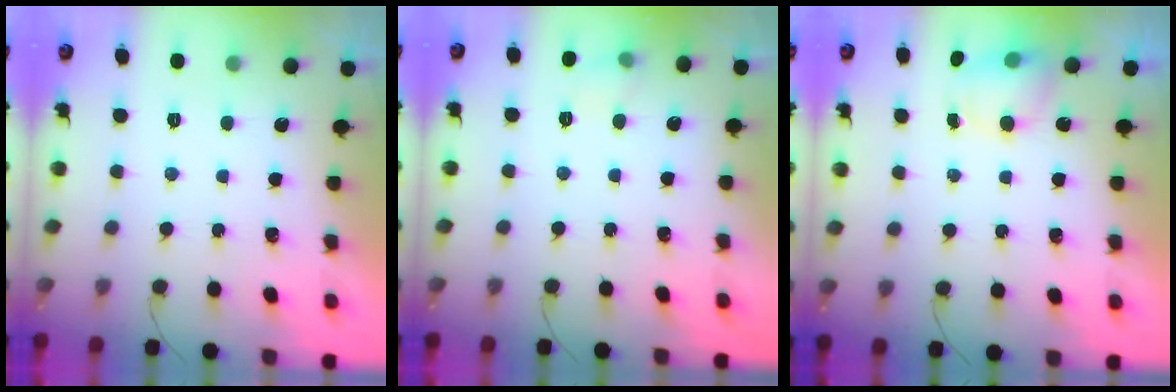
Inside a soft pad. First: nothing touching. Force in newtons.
{"total": 5.0, "press": 4.8, "slide": 1.7}
{"total": 5.1, "press": 5.0, "slide": 0.7}